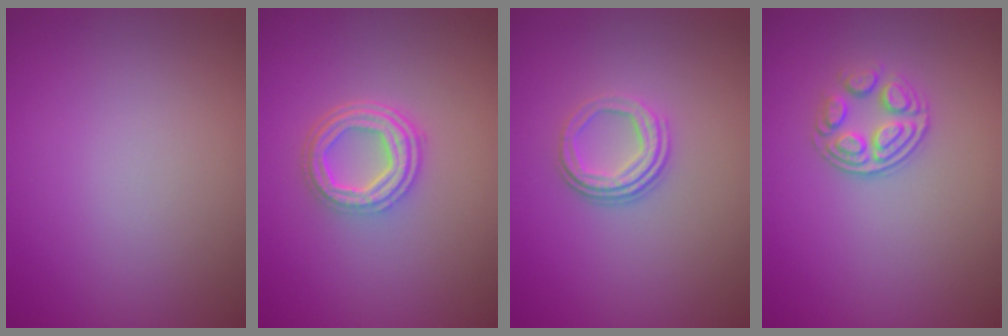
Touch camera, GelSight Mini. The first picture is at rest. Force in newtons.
{"total": 4.3, "press": 3.3, "slide": 2.9}
{"total": 3.1, "press": 2.4, "slide": 2.0}
{"total": 2.9, "press": 2.5, "slide": 1.4}